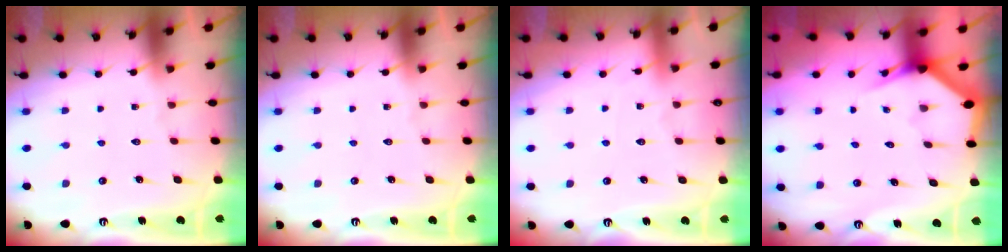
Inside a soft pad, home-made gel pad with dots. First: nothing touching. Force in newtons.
{"total": 0.0}
{"total": 1.8, "press": 1.8, "slide": 0.3}
{"total": 2.8, "press": 2.8, "slide": 0.1}